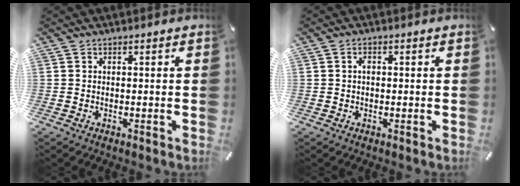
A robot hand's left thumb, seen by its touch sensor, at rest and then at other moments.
{"total": 1.3, "force": [0.1, 0.7, 1.0], "torque": [-0.021, 0.004, 0.001]}